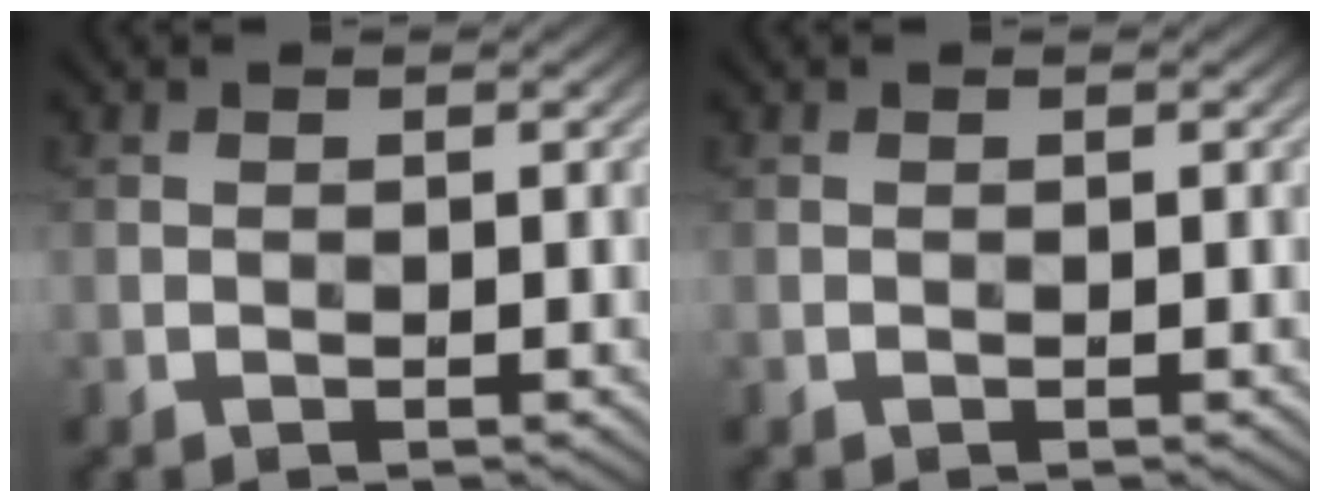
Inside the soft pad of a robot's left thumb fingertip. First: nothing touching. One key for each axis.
{"total": 0.0}